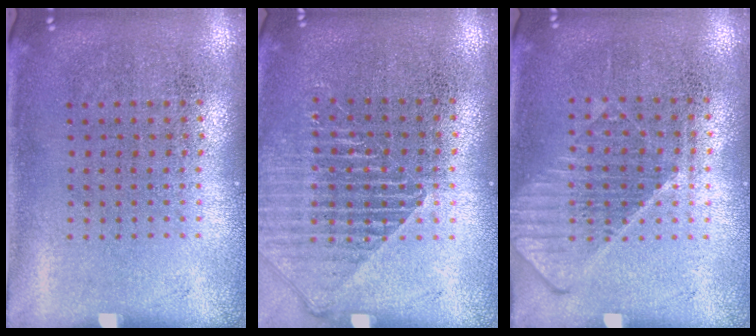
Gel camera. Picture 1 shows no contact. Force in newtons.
{"total": 1.3, "press": 1.3, "slide": 0.4}
{"total": 1.1, "press": 1.0, "slide": 0.5}